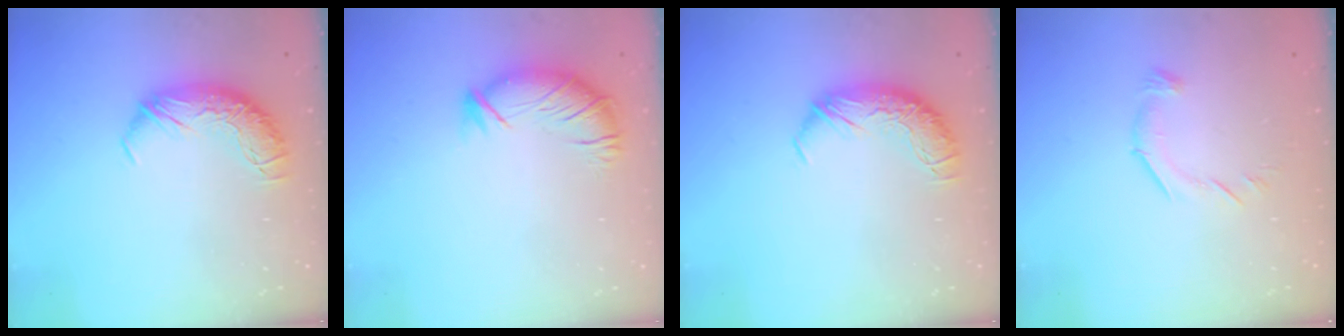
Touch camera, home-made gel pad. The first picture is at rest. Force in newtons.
{"total": 2.9, "press": 2.0, "slide": 2.0}
{"total": 0.0}
{"total": 5.2, "press": 5.1, "slide": 1.1}